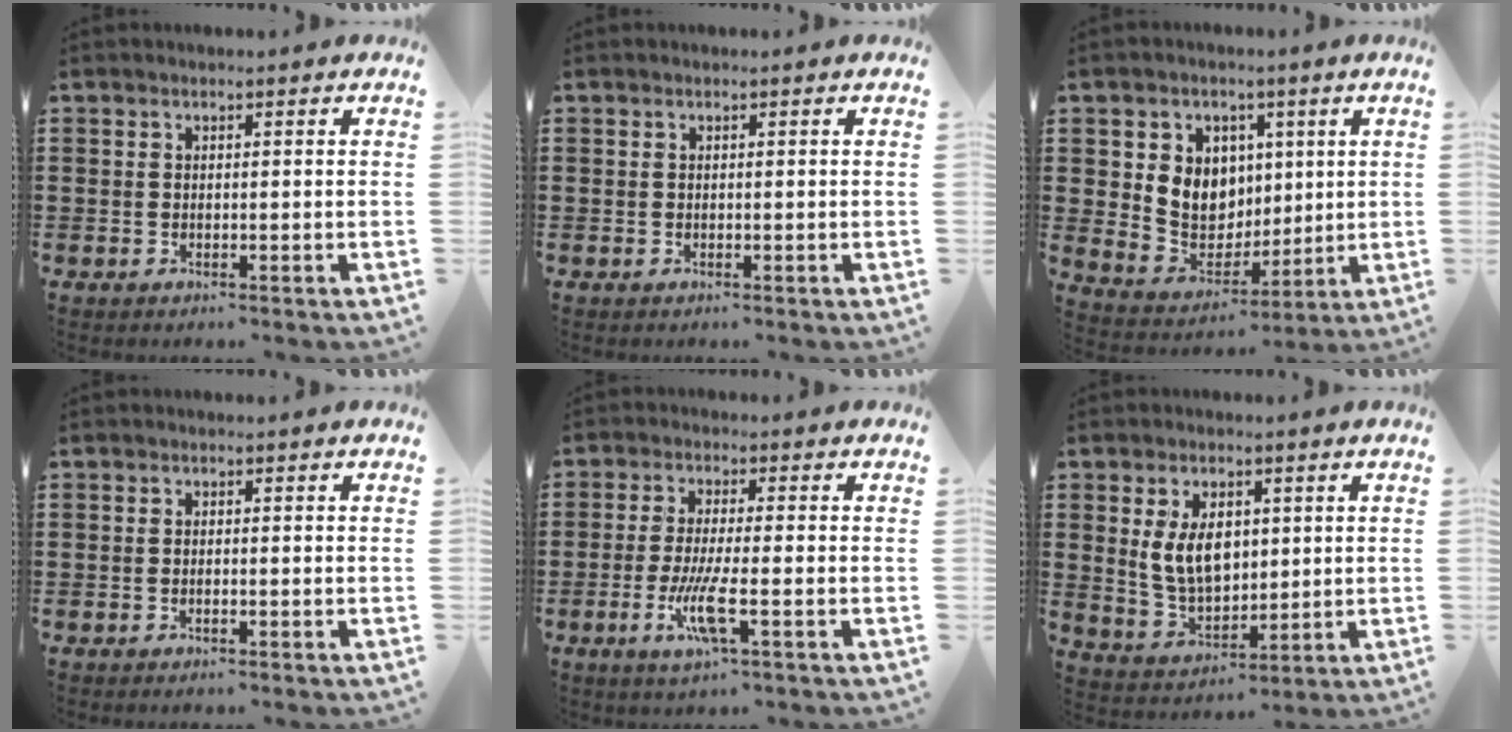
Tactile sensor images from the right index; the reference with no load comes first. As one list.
[{"total": 0.0}, {"total": 7.8, "force": [1.8, 7.3, 2.0], "torque": [-0.060, -0.003, 0.038]}, {"total": 0.5, "force": [-0.3, 0.1, 0.4], "torque": [-0.009, -0.003, -0.004]}, {"total": 6.7, "force": [-2.2, 0.8, 6.2], "torque": [-0.130, -0.020, -0.044]}, {"total": 7.8, "force": [1.6, 4.9, 5.8], "torque": [-0.130, 0.008, 0.024]}]